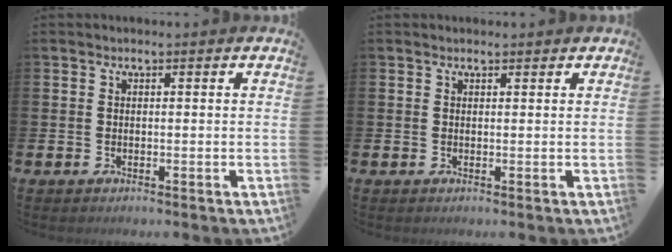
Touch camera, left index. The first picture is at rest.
{"total": 0.7, "force": [0.6, 0.4, 0.2], "torque": [0.005, 0.002, 0.008]}